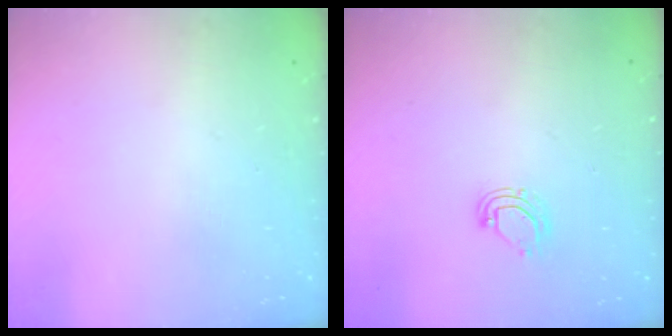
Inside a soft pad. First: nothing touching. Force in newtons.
{"total": 6.5, "press": 6.5, "slide": 1.1}